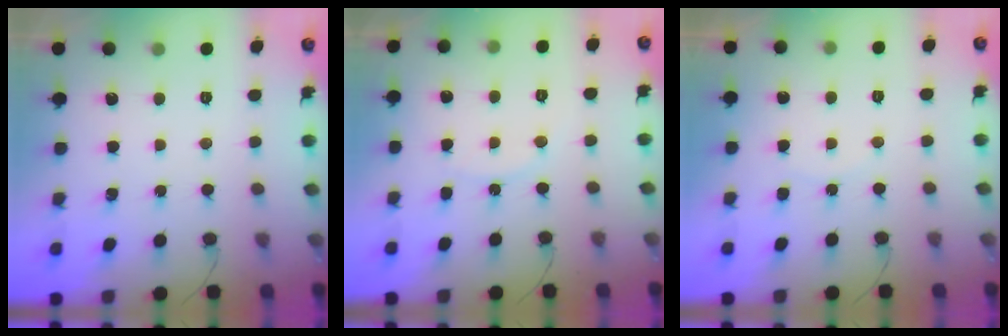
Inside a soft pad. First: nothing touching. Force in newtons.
{"total": 8.5, "press": 8.5, "slide": 0.6}
{"total": 2.8, "press": 2.8, "slide": 0.6}